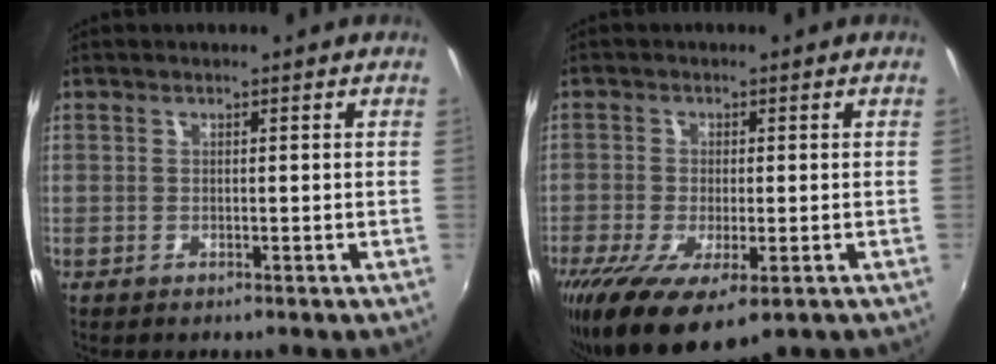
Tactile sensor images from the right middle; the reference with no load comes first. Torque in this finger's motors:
{"motor_torque": [1.41, -0.73, 0.40, 0.21]}